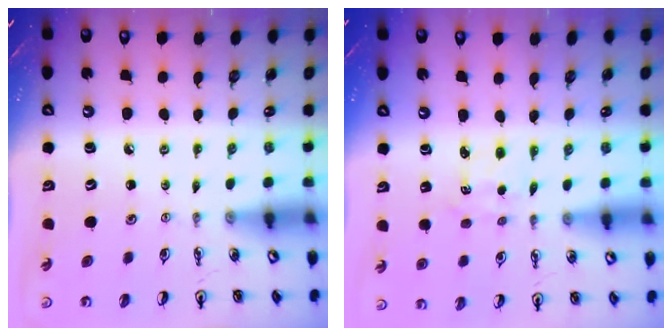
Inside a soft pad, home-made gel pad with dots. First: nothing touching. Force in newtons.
{"total": 1.5, "press": 1.5, "slide": 0.3}